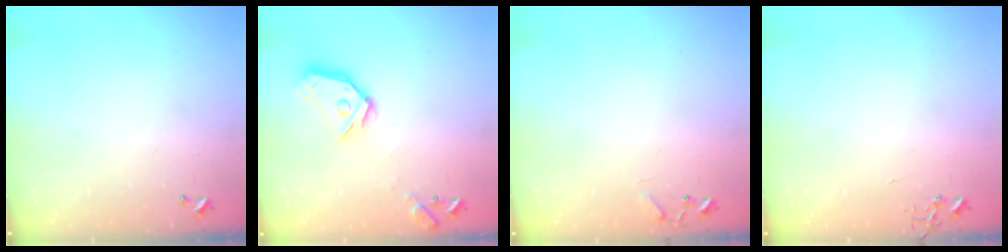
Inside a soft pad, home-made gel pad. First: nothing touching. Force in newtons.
{"total": 14.1, "press": 14.1, "slide": 1.1}
{"total": 5.8, "press": 5.8, "slide": 0.5}
{"total": 0.0}